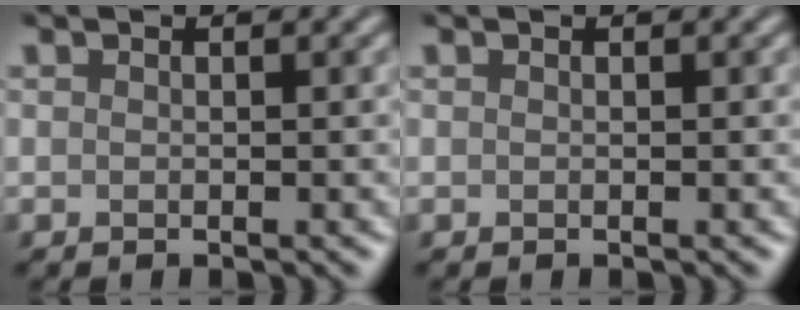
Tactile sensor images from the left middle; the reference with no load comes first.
{"total": 0.0}